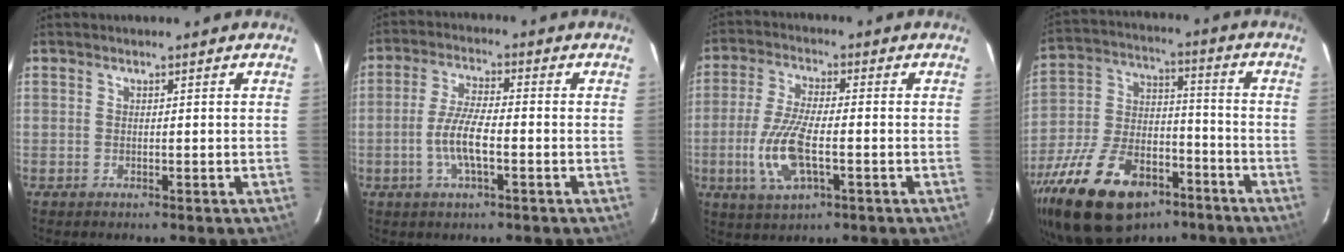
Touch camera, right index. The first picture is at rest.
{"total": 7.1, "force": [-2.1, 1.9, 6.5], "torque": [-0.132, 0.000, -0.043]}
{"total": 10.5, "force": [-2.8, 3.6, 9.4], "torque": [-0.202, -0.007, -0.054]}
{"total": 25.4, "force": [-15.6, 13.5, 14.8], "torque": [-0.310, -0.008, -0.249]}